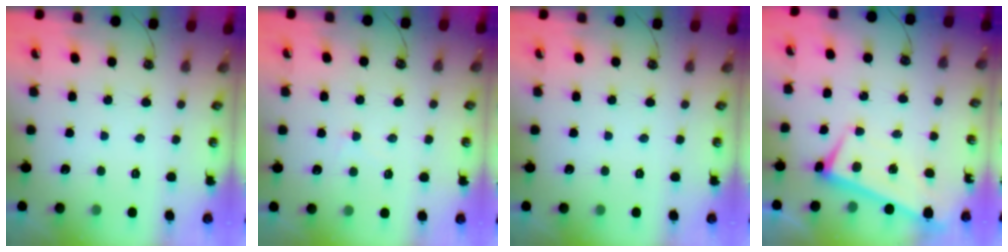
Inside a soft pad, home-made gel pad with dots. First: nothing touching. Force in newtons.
{"total": 0.9, "press": 0.9, "slide": 0.4}
{"total": 0.0}
{"total": 1.3, "press": 1.0, "slide": 0.8}